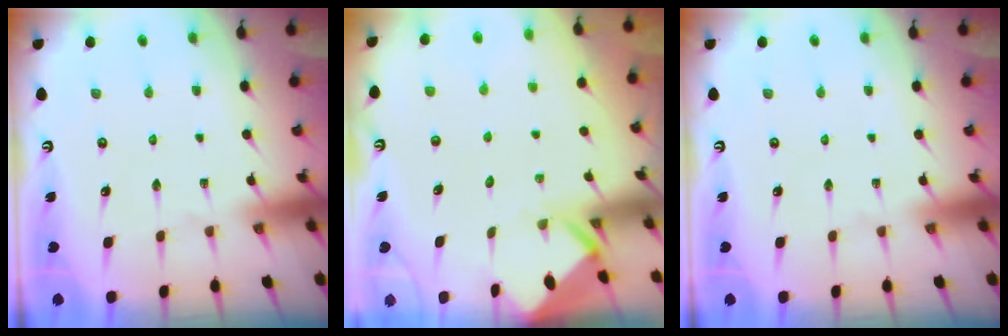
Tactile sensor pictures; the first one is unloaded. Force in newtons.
{"total": 3.5, "press": 3.5, "slide": 0.2}
{"total": 0.0}